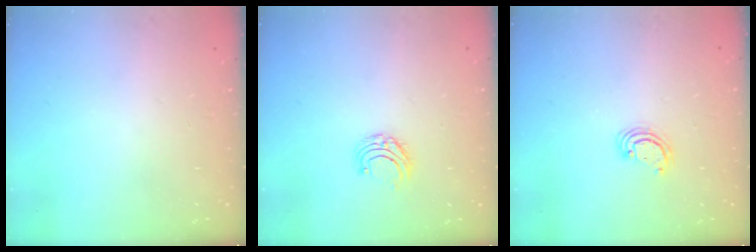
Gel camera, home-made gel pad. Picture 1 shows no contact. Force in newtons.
{"total": 5.2, "press": 5.2, "slide": 0.5}
{"total": 2.8, "press": 2.8, "slide": 0.3}